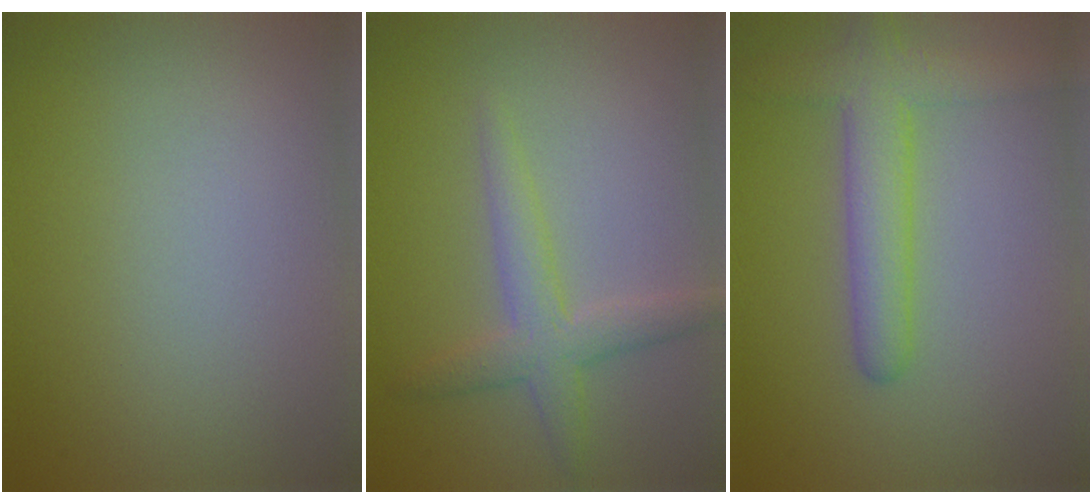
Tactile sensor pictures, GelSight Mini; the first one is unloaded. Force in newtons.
{"total": 2.9, "press": 2.9, "slide": 0.0}
{"total": 4.6, "press": 4.6, "slide": 0.2}